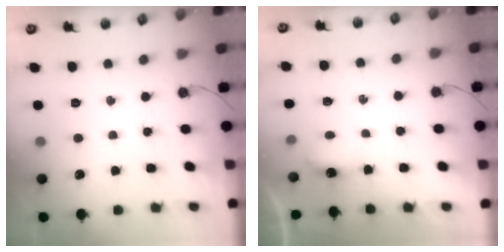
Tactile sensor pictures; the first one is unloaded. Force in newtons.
{"total": 3.6, "press": 3.6, "slide": 0.7}